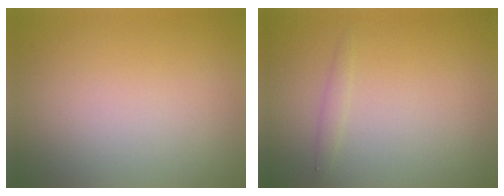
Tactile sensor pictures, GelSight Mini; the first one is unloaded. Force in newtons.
{"total": 0.7, "press": 0.7, "slide": 0.0}